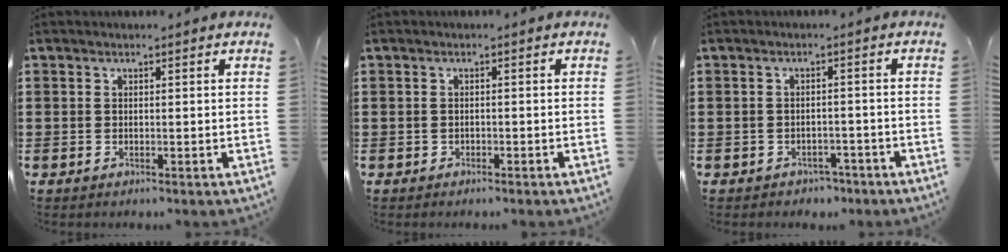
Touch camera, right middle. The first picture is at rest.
{"total": 0.6, "force": [-0.5, 0.2, 0.1], "torque": [-0.004, 0.000, -0.011]}
{"total": 1.8, "force": [-1.7, 0.6, 0.0], "torque": [-0.009, 0.000, -0.037]}